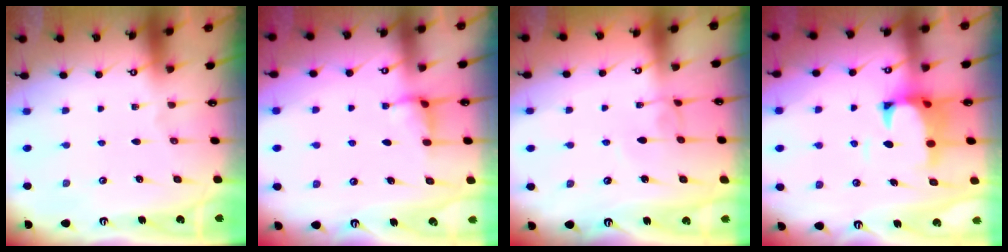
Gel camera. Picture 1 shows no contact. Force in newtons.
{"total": 2.4, "press": 2.4, "slide": 0.4}
{"total": 1.1, "press": 1.0, "slide": 0.3}
{"total": 2.6, "press": 2.4, "slide": 1.1}